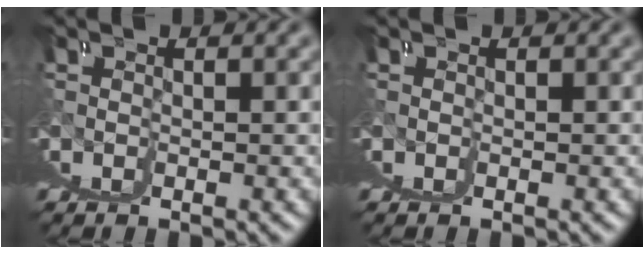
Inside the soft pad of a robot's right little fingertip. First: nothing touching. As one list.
[{"total": 0.0}]